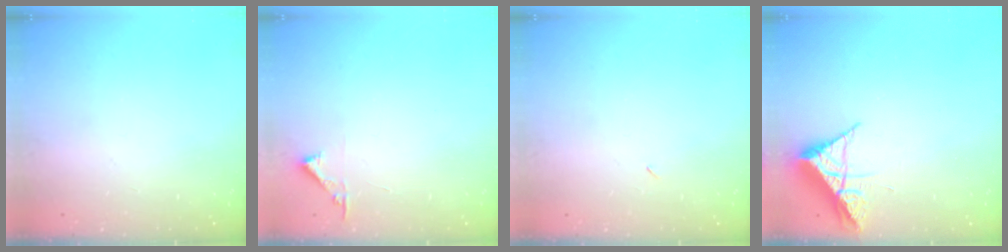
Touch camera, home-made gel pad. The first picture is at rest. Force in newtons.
{"total": 4.4, "press": 4.4, "slide": 0.4}
{"total": 2.2, "press": 1.8, "slide": 1.2}
{"total": 7.0, "press": 7.0, "slide": 0.3}